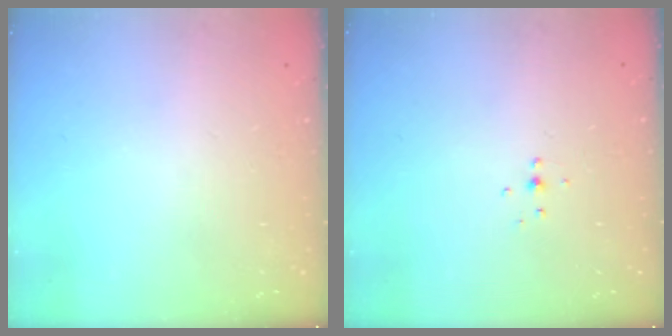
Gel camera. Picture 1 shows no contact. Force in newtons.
{"total": 3.9, "press": 3.8, "slide": 0.8}